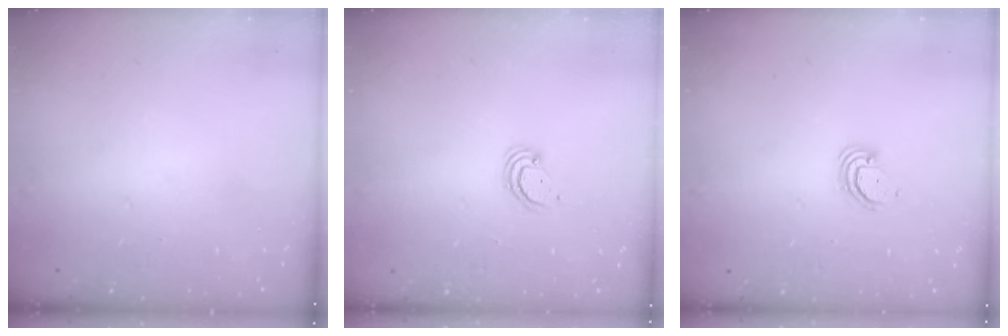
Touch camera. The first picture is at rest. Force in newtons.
{"total": 2.4, "press": 2.4, "slide": 0.2}
{"total": 2.9, "press": 2.9, "slide": 0.2}